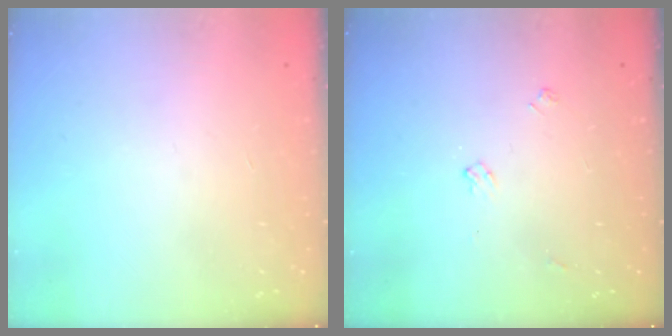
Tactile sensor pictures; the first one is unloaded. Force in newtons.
{"total": 4.3, "press": 4.2, "slide": 0.7}